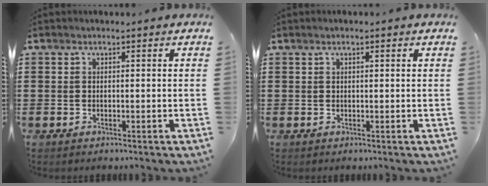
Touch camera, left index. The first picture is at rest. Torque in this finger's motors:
{"motor_torque": [1.52, 0.29, 0.07, 0.03]}